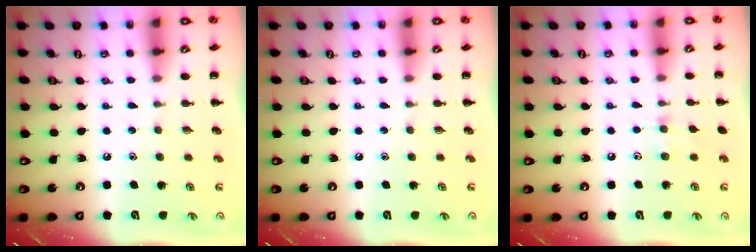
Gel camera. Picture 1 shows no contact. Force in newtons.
{"total": 0.0}
{"total": 6.2, "press": 6.0, "slide": 1.6}